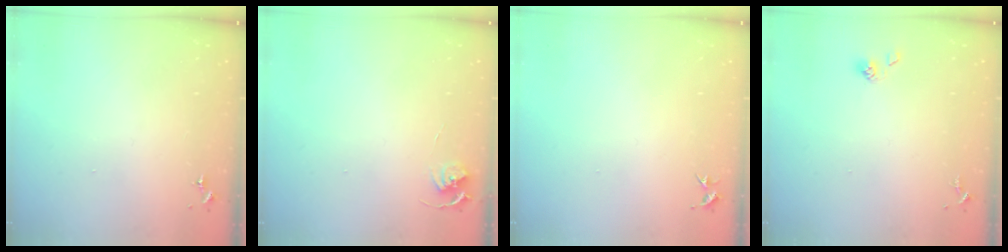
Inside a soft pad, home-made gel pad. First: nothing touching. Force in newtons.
{"total": 5.3, "press": 5.2, "slide": 0.6}
{"total": 3.3, "press": 3.3, "slide": 0.4}
{"total": 4.4, "press": 3.7, "slide": 2.4}